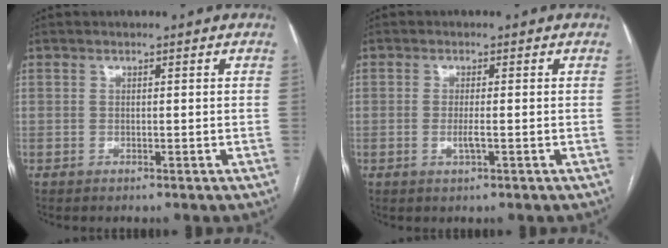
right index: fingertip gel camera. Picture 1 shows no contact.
{"total": 2.0, "force": [-0.5, 0.2, 1.9], "torque": [-0.041, -0.004, -0.009]}